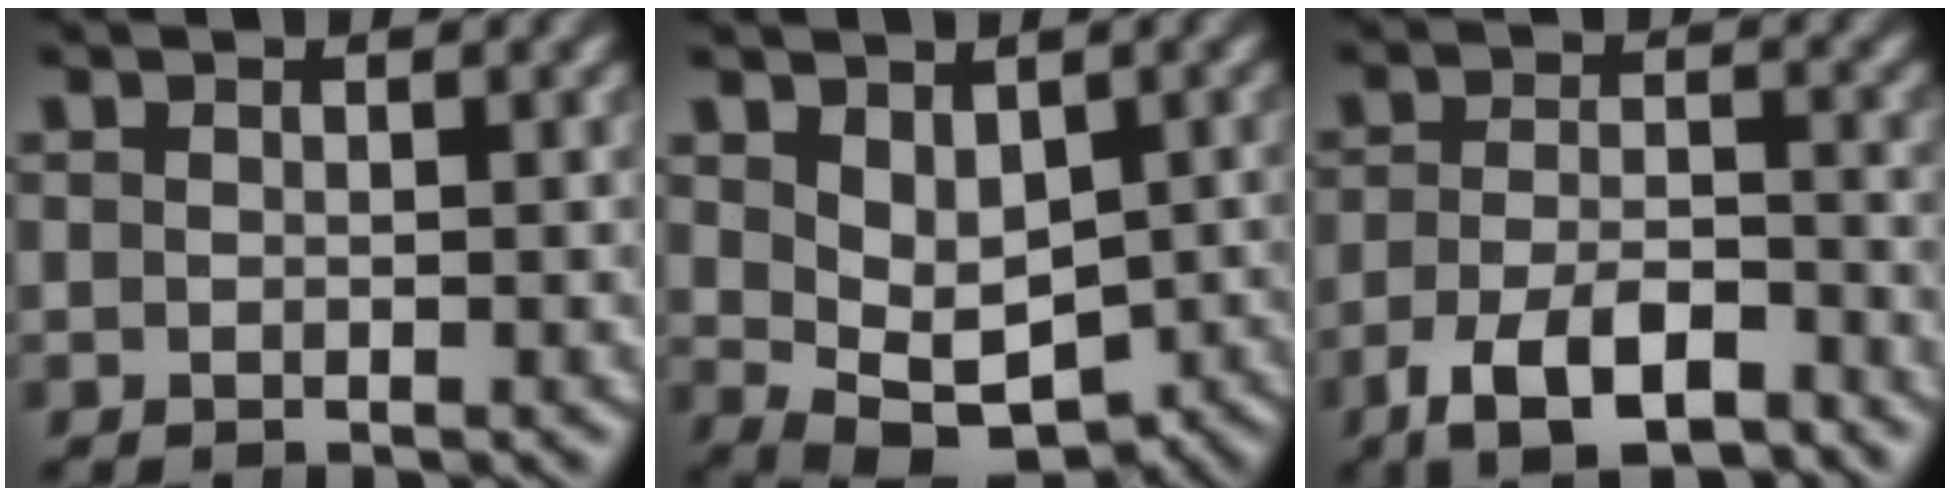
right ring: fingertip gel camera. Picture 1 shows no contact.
{"total": 6.6, "force": [-2.0, 4.3, 4.6], "torque": [-0.080, -0.031, -0.019]}
{"total": 6.1, "force": [-4.0, 2.5, 3.9], "torque": [-0.051, -0.019, -0.056]}